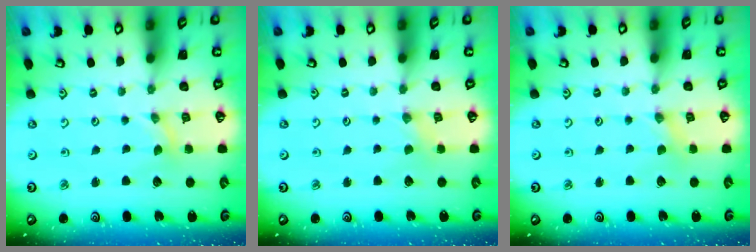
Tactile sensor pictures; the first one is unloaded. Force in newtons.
{"total": 0.0}
{"total": 0.0}